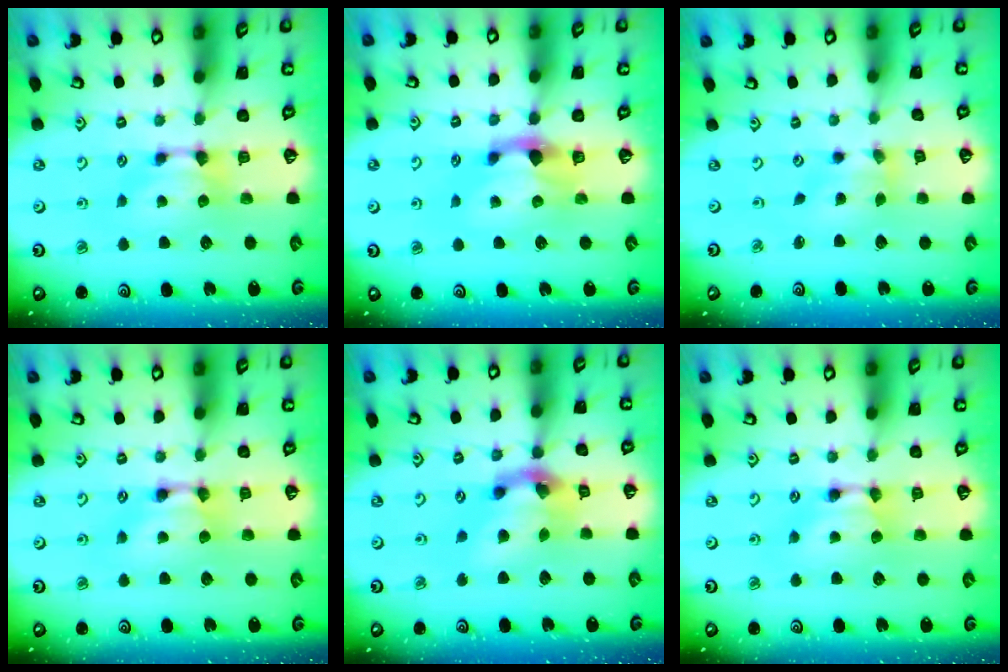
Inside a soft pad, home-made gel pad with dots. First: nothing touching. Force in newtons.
{"total": 2.2, "press": 1.7, "slide": 1.4}
{"total": 1.8, "press": 1.3, "slide": 1.3}
{"total": 1.7, "press": 1.7, "slide": 0.0}
{"total": 8.3, "press": 7.9, "slide": 2.4}
{"total": 1.7, "press": 1.7, "slide": 0.1}